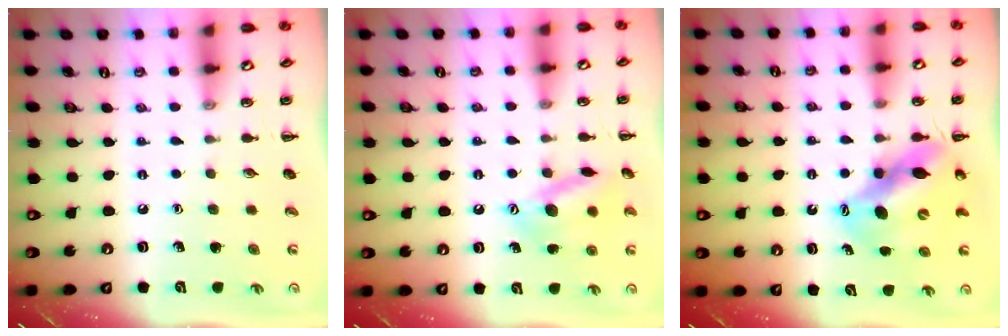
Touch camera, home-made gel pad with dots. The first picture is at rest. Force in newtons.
{"total": 14.1, "press": 14.0, "slide": 1.0}
{"total": 12.5, "press": 11.9, "slide": 3.6}